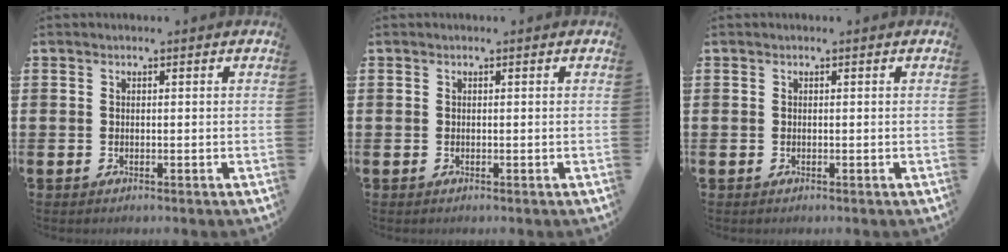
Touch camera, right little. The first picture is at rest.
{"total": 0.0}
{"total": 0.0}